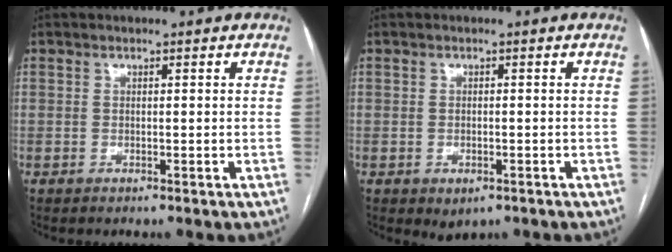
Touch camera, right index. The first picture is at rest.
{"total": 2.4, "force": [-1.1, 1.6, 1.4], "torque": [-0.016, -0.002, -0.003]}